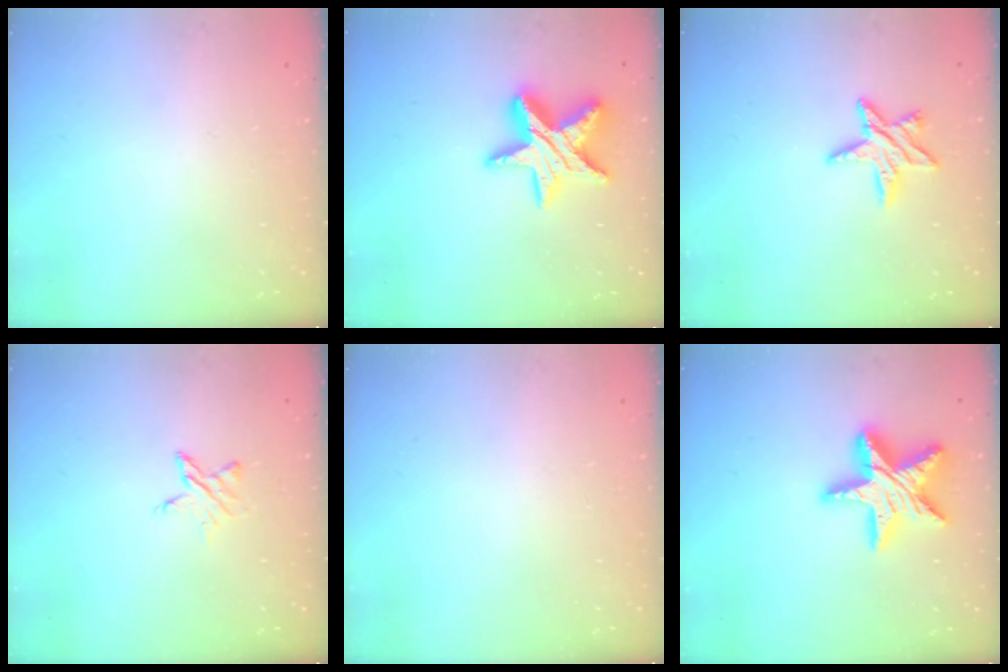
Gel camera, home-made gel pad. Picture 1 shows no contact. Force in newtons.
{"total": 16.3, "press": 16.3, "slide": 0.9}
{"total": 8.1, "press": 8.1, "slide": 0.8}
{"total": 4.5, "press": 4.5, "slide": 0.4}
{"total": 0.0}
{"total": 18.1, "press": 18.1, "slide": 1.4}